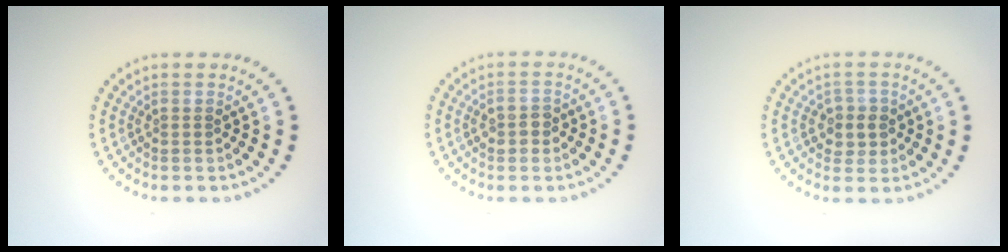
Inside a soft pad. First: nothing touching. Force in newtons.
{"total": 1.7, "press": 1.7, "slide": 0.1}
{"total": 2.3, "press": 2.2, "slide": 0.7}